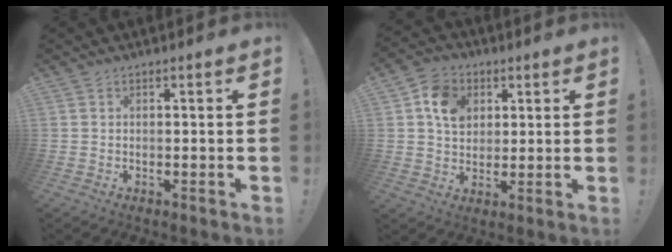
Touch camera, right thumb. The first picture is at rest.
{"total": 10.2, "force": [3.6, 8.3, 4.8], "torque": [-0.079, -0.003, 0.074]}